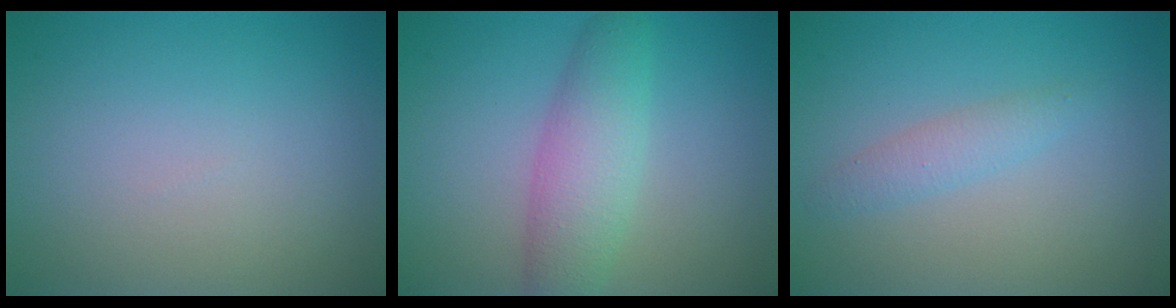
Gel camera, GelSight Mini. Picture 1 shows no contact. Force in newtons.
{"total": 4.4, "press": 4.4, "slide": 0.1}
{"total": 1.6, "press": 1.6, "slide": 0.1}